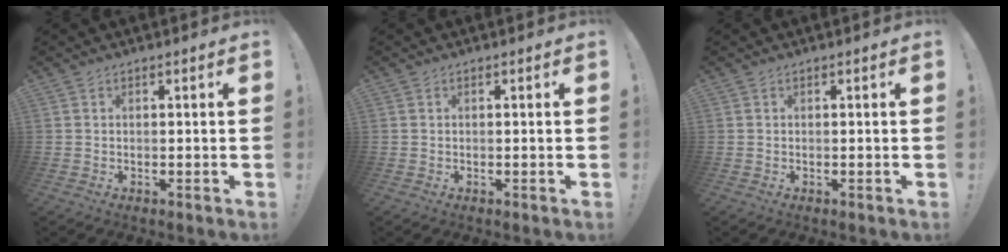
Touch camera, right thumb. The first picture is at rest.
{"total": 0.0}
{"total": 0.0}